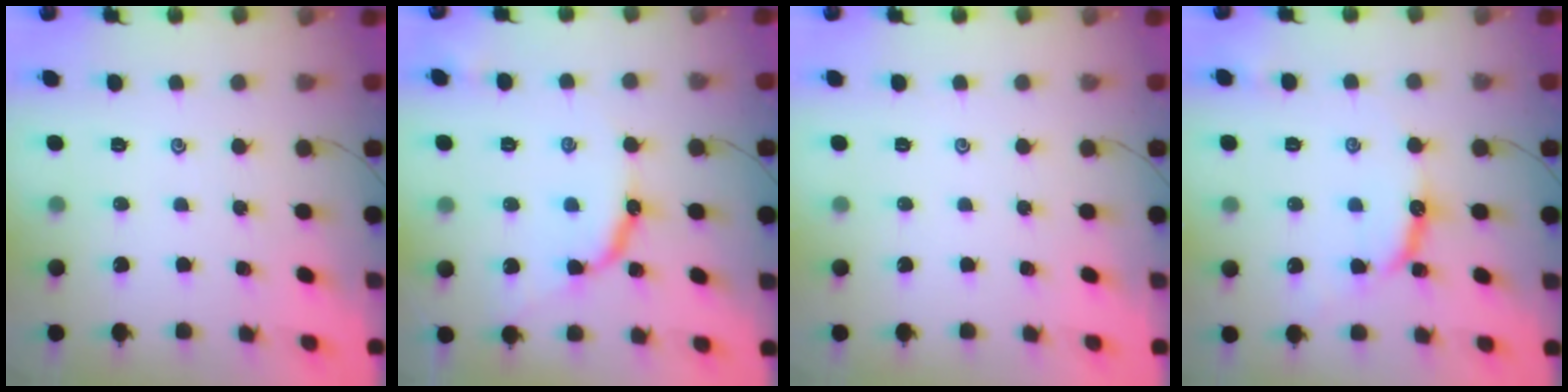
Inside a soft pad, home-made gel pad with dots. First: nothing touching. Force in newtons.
{"total": 8.7, "press": 8.7, "slide": 0.4}
{"total": 0.0}
{"total": 9.8, "press": 9.8, "slide": 0.4}